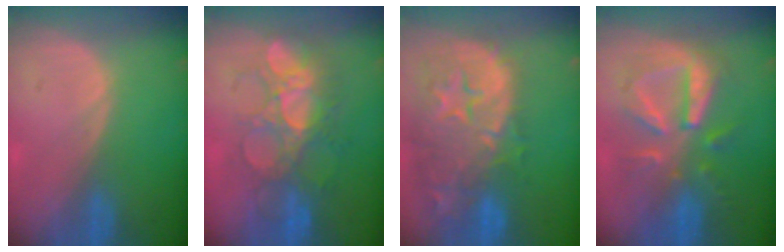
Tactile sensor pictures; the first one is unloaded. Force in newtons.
{"total": 8.8, "press": 8.7, "slide": 1.6}
{"total": 15.3, "press": 12.2, "slide": 9.1}
{"total": 9.0, "press": 8.6, "slide": 2.4}